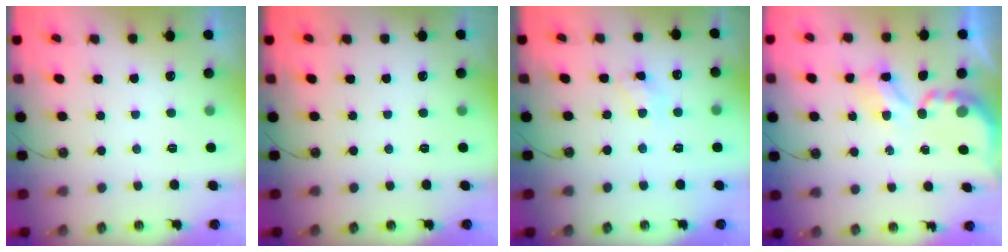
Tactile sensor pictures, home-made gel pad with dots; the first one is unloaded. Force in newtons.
{"total": 0.0}
{"total": 6.3, "press": 6.3, "slide": 0.4}
{"total": 4.0, "press": 4.0, "slide": 0.2}